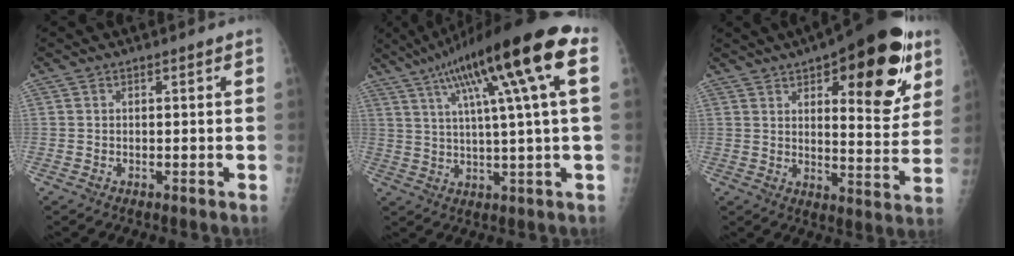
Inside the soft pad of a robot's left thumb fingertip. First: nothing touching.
{"total": 19.9, "force": [7.8, 2.0, 18.2], "torque": [-0.297, 0.018, 0.120]}
{"total": 22.8, "force": [11.2, 8.8, 17.9], "torque": [-0.201, -0.036, 0.154]}